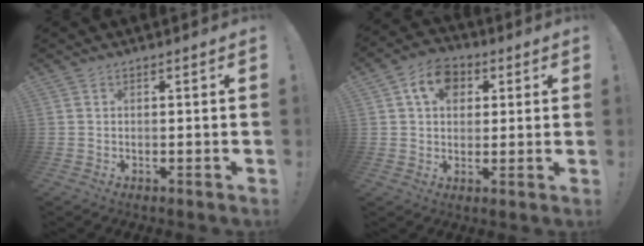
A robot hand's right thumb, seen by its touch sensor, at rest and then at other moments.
{"total": 10.0, "force": [3.7, 7.5, 5.5], "torque": [-0.083, 0.000, 0.069]}